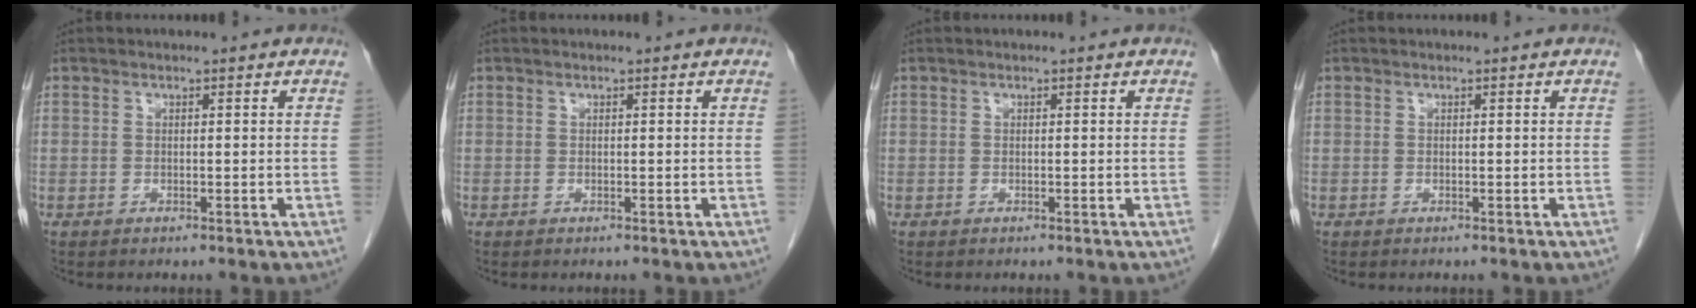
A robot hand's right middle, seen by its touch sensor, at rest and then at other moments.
{"total": 0.0}
{"total": 0.0}
{"total": 0.0}